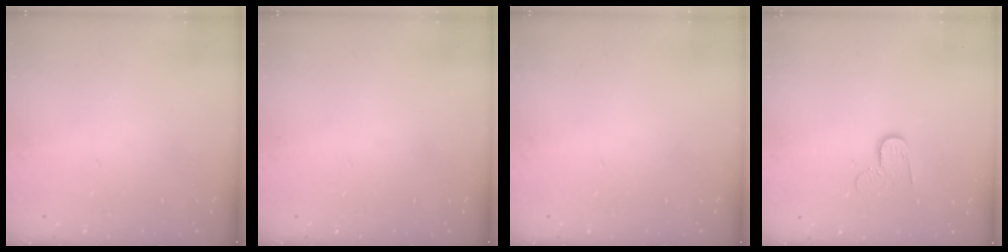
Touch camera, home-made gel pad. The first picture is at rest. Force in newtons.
{"total": 0.0}
{"total": 0.0}
{"total": 6.4, "press": 6.4, "slide": 0.5}